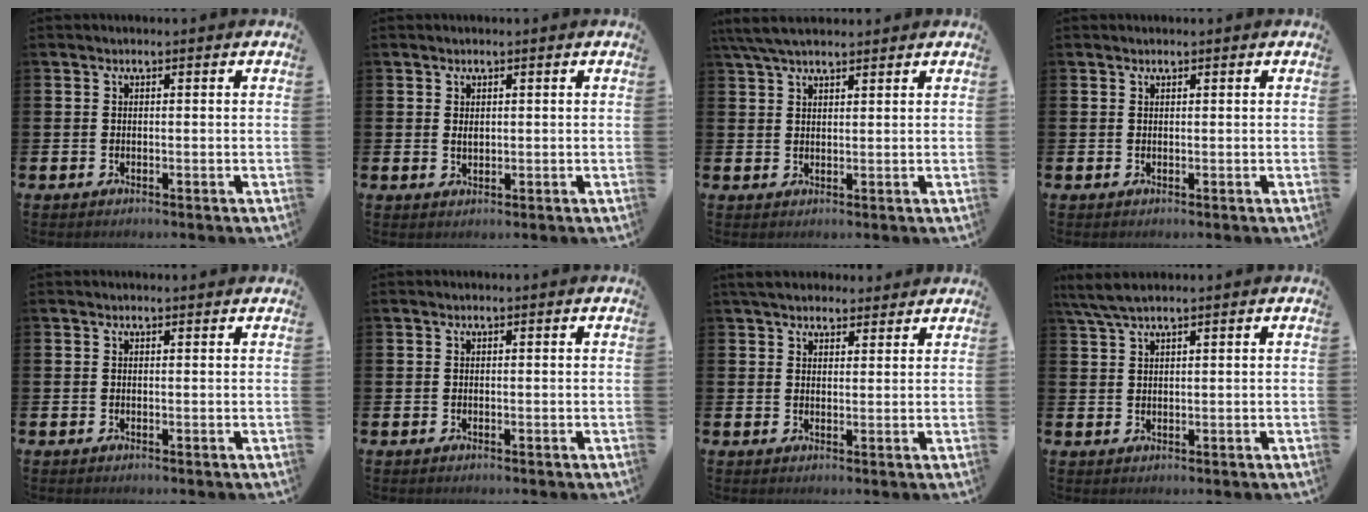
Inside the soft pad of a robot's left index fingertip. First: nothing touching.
{"total": 1.1, "force": [0.8, 0.6, 0.6], "torque": [-0.001, -0.002, 0.011]}
{"total": 4.9, "force": [4.1, 1.4, 2.2], "torque": [-0.048, -0.007, 0.076]}
{"total": 0.6, "force": [0.5, 0.2, 0.1], "torque": [0.002, 0.000, 0.009]}
{"total": 0.0}
{"total": 0.0}
{"total": 4.3, "force": [3.9, 1.6, 0.8], "torque": [-0.022, -0.009, 0.074]}
{"total": 3.6, "force": [3.0, 0.6, 2.0], "torque": [-0.049, 0.000, 0.056]}